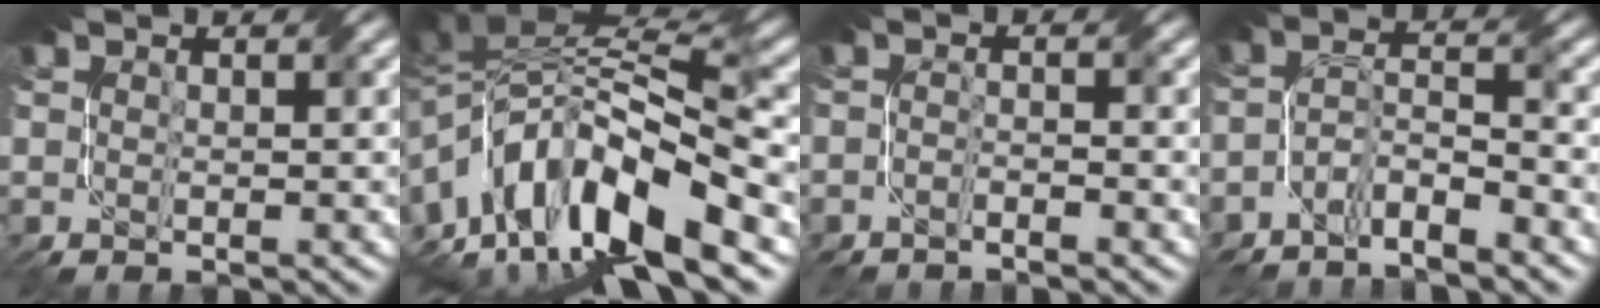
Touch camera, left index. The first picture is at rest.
{"total": 12.6, "force": [-4.2, 6.0, 10.2], "torque": [-0.188, 0.024, -0.073]}
{"total": 1.4, "force": [-1.4, 0.0, 0.0], "torque": [0.003, 0.001, -0.027]}
{"total": 4.6, "force": [-3.9, 1.1, 2.1], "torque": [-0.040, 0.006, -0.078]}